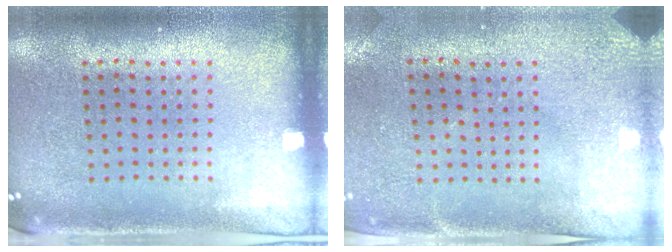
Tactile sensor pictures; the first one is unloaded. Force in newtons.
{"total": 3.0, "press": 2.3, "slide": 1.9}